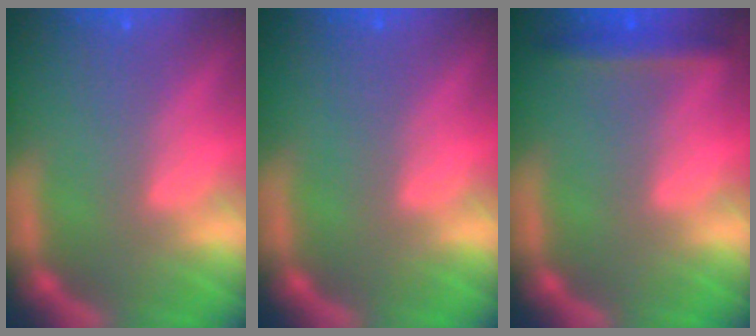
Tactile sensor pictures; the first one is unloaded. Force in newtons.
{"total": 0.0}
{"total": 2.4}